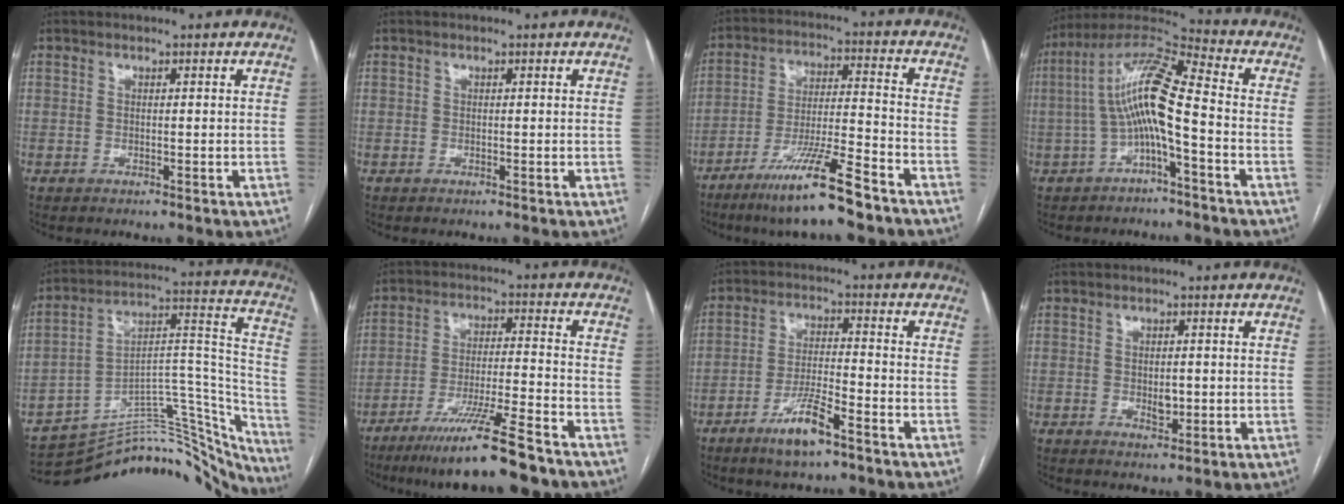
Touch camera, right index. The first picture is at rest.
{"total": 0.0}
{"total": 13.4, "force": [-9.4, 0.4, 9.5], "torque": [-0.171, -0.027, -0.168]}
{"total": 11.4, "force": [-1.9, 1.4, 11.2], "torque": [-0.220, 0.035, -0.039]}
{"total": 30.5, "force": [-28.5, 7.3, 8.1], "torque": [-0.071, 0.054, -0.379]}
{"total": 13.2, "force": [-9.9, -0.1, 8.8], "torque": [-0.150, -0.030, -0.167]}
{"total": 7.6, "force": [-4.9, 1.0, 5.7], "torque": [-0.113, -0.007, -0.090]}
{"total": 2.6, "force": [-0.3, 1.3, 2.2], "torque": [-0.037, -0.001, 0.000]}